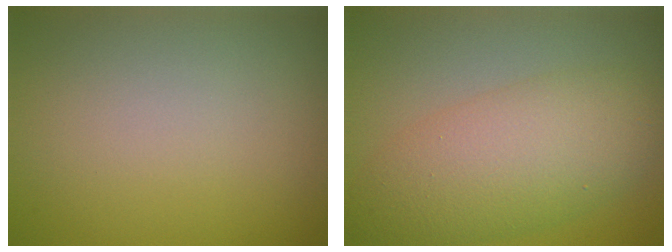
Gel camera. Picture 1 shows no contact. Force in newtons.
{"total": 6.9, "press": 6.9, "slide": 0.3}